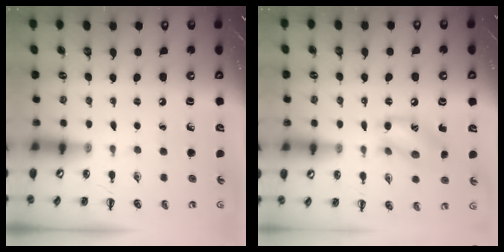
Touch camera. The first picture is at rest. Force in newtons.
{"total": 12.2, "press": 12.0, "slide": 2.0}